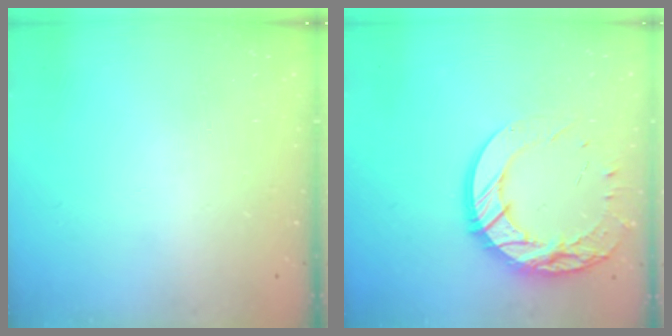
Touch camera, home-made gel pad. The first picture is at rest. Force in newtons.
{"total": 16.6, "press": 16.5, "slide": 1.2}